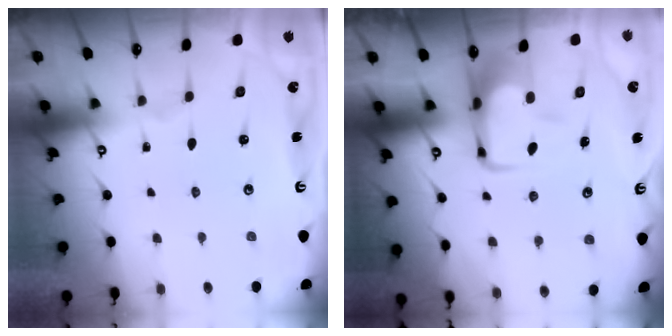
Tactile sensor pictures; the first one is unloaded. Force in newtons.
{"total": 7.0, "press": 6.8, "slide": 1.6}